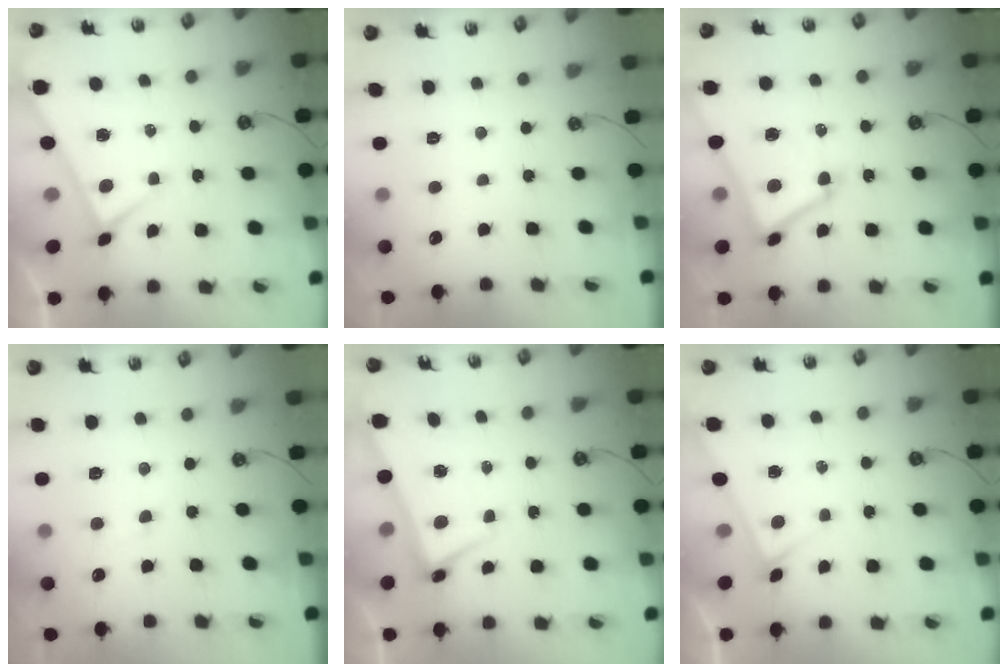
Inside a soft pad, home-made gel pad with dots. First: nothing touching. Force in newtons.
{"total": 0.0}
{"total": 10.4, "press": 10.4, "slide": 1.1}
{"total": 0.8, "press": 0.4, "slide": 0.7}
{"total": 2.6, "press": 2.5, "slide": 0.8}
{"total": 3.5, "press": 3.5, "slide": 0.2}